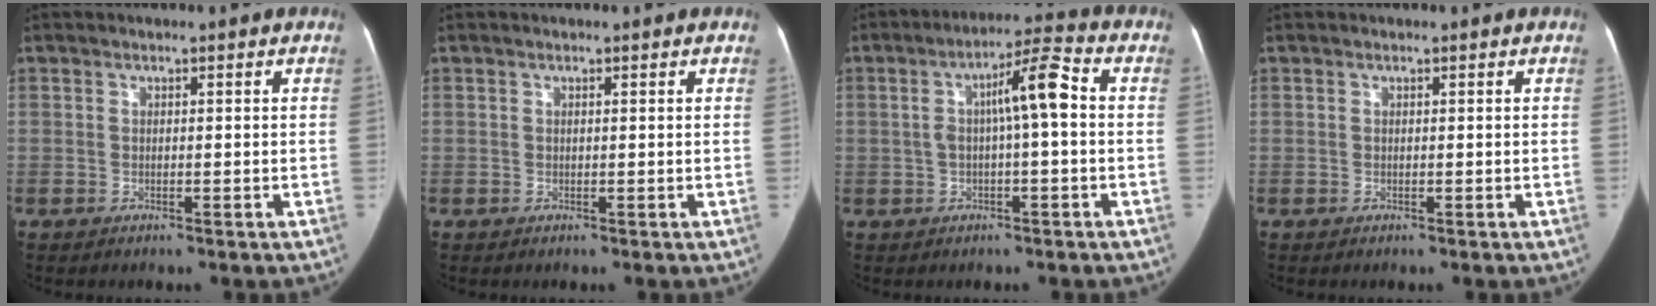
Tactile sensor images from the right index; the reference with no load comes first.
{"total": 0.0}
{"total": 7.7, "force": [0.5, 0.9, 7.6], "torque": [-0.125, 0.030, 0.008]}
{"total": 0.0}